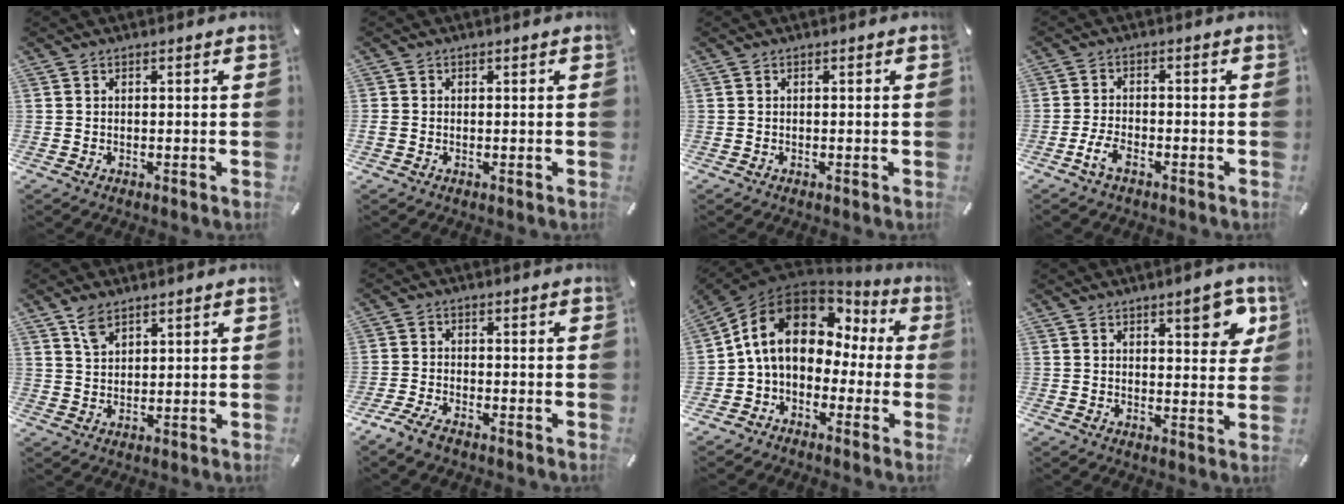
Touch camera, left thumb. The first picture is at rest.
{"total": 0.7, "force": [-0.1, 0.6, 0.3], "torque": [-0.005, 0.004, -0.004]}
{"total": 0.0}
{"total": 4.4, "force": [-2.6, 1.9, 3.0], "torque": [-0.069, 0.007, -0.051]}
{"total": 4.2, "force": [2.9, 2.3, 2.0], "torque": [-0.036, -0.005, 0.056]}
{"total": 4.0, "force": [-3.1, 1.4, 2.0], "torque": [-0.050, 0.010, -0.063]}
{"total": 14.6, "force": [3.4, 11.2, 8.8], "torque": [-0.175, -0.006, 0.061]}
{"total": 7.6, "force": [4.6, 3.4, 5.0], "torque": [-0.051, -0.025, 0.071]}